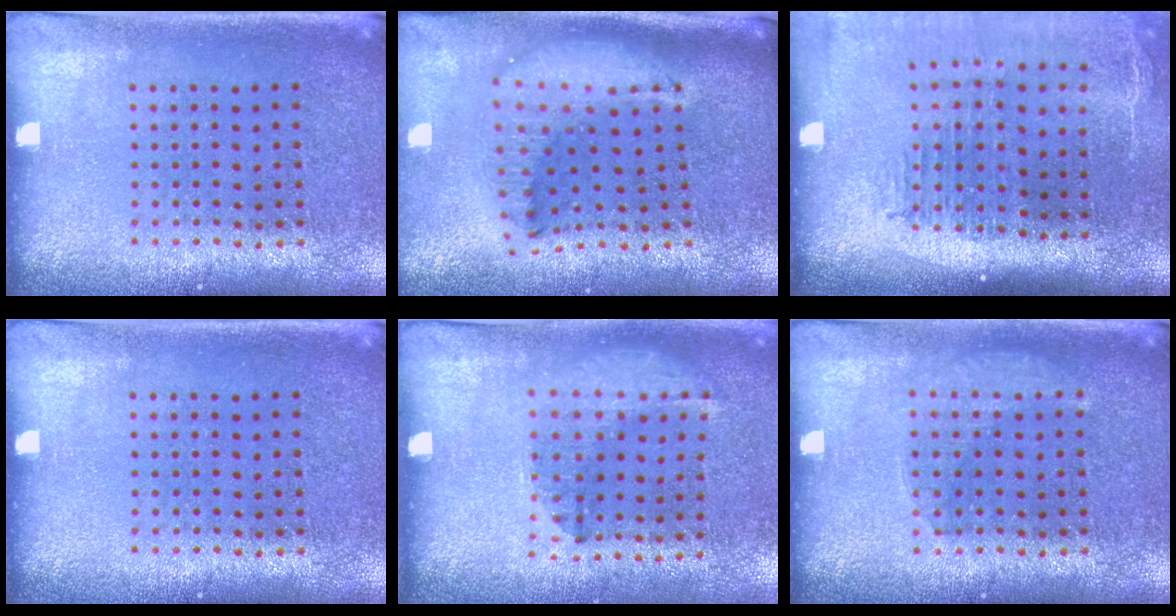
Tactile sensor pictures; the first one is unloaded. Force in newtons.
{"total": 2.1, "press": 1.6, "slide": 1.3}
{"total": 2.5, "press": 2.0, "slide": 1.5}
{"total": 0.0}
{"total": 1.3, "press": 0.8, "slide": 1.0}
{"total": 1.3, "press": 1.3, "slide": 0.2}